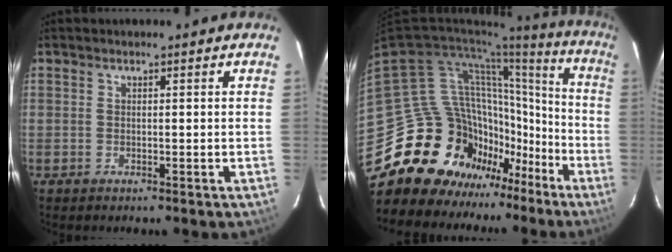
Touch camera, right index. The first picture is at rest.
{"total": 22.4, "force": [-15.1, 15.8, 4.6], "torque": [-0.082, 0.076, -0.237]}